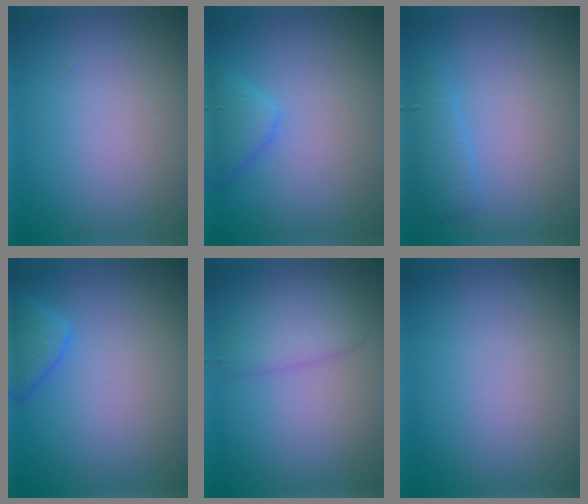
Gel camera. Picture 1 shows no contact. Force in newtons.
{"total": 2.2, "press": 2.2, "slide": 0.2}
{"total": 1.8, "press": 1.8, "slide": 0.2}
{"total": 2.5, "press": 2.5, "slide": 0.4}
{"total": 2.7, "press": 2.7, "slide": 0.1}
{"total": 0.0}